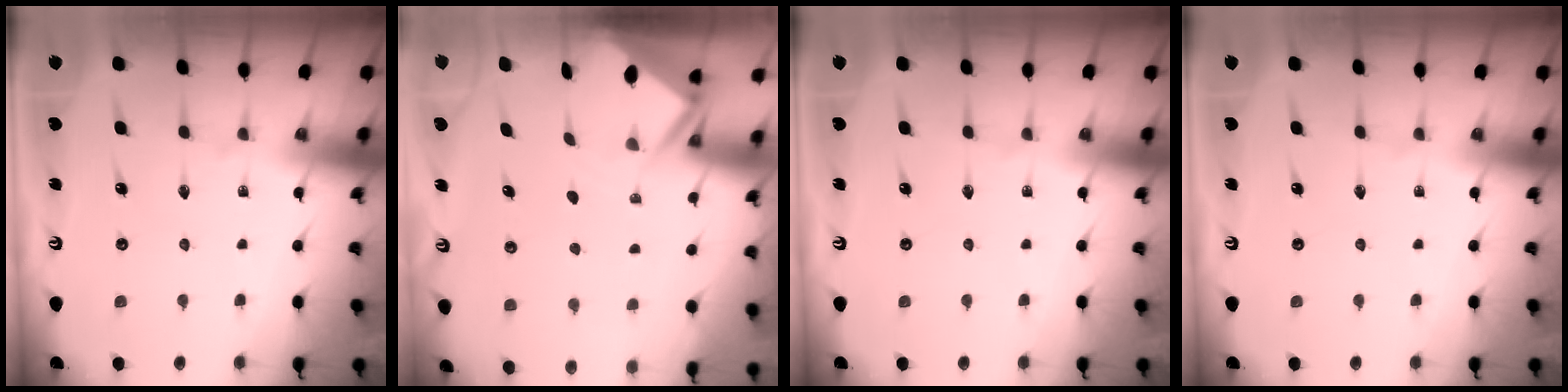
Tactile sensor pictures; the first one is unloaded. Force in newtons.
{"total": 3.1, "press": 3.1, "slide": 0.3}
{"total": 0.0}
{"total": 0.0}